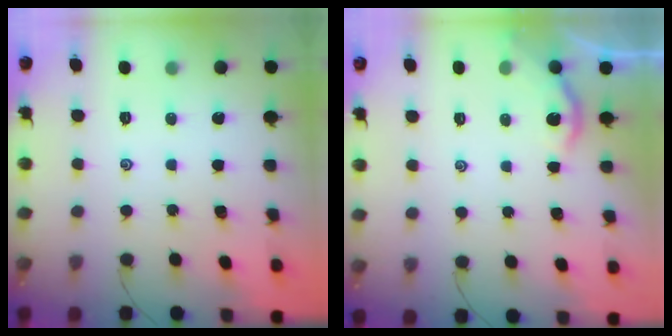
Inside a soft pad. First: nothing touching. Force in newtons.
{"total": 2.2, "press": 2.2, "slide": 0.2}